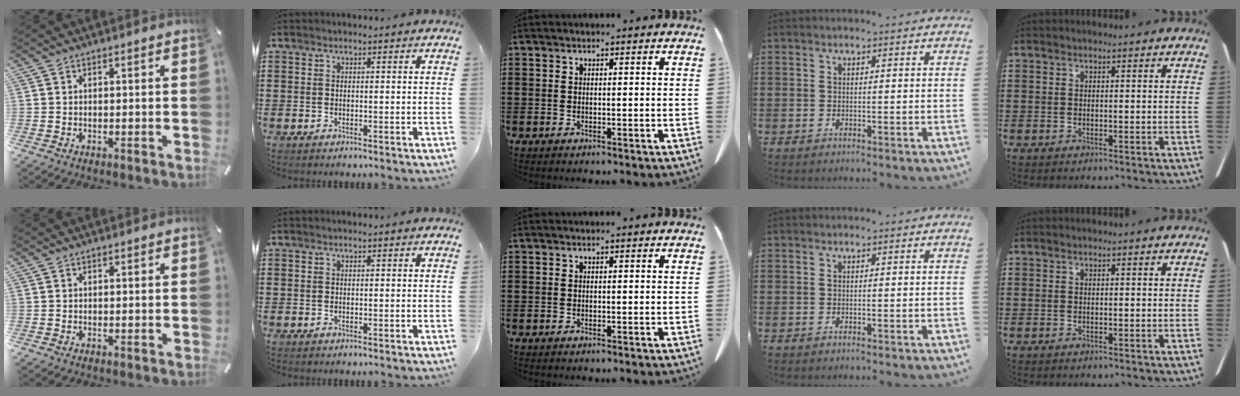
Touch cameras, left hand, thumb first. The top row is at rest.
{}